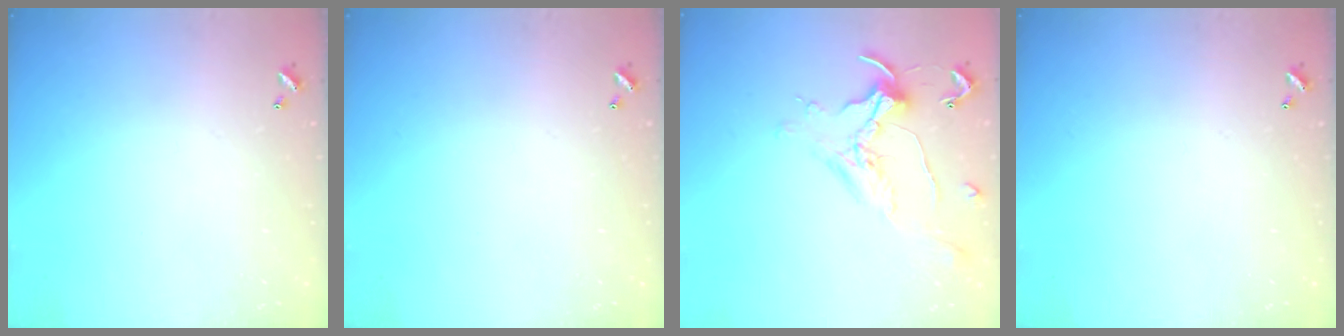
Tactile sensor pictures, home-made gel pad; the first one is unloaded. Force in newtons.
{"total": 0.0}
{"total": 1.1, "press": 1.0, "slide": 0.4}
{"total": 0.0}